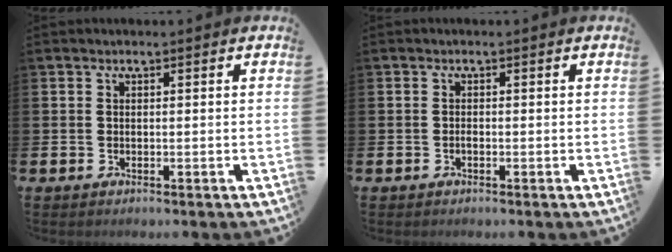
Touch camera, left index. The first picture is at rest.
{"total": 0.5, "force": [-0.3, 0.2, 0.4], "torque": [-0.015, -0.001, -0.005]}